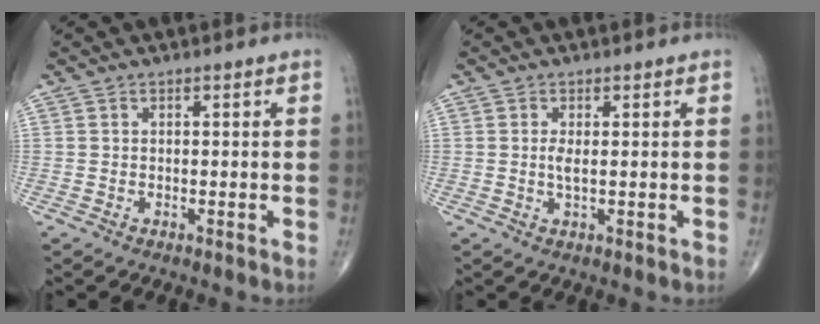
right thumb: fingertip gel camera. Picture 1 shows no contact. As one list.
[{"total": 1.9, "force": [0.2, 0.5, 1.8], "torque": [-0.040, -0.004, 0.005]}]